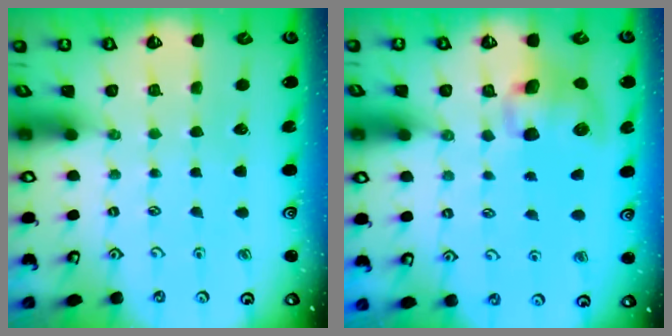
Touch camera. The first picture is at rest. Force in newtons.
{"total": 9.5, "press": 9.4, "slide": 1.7}